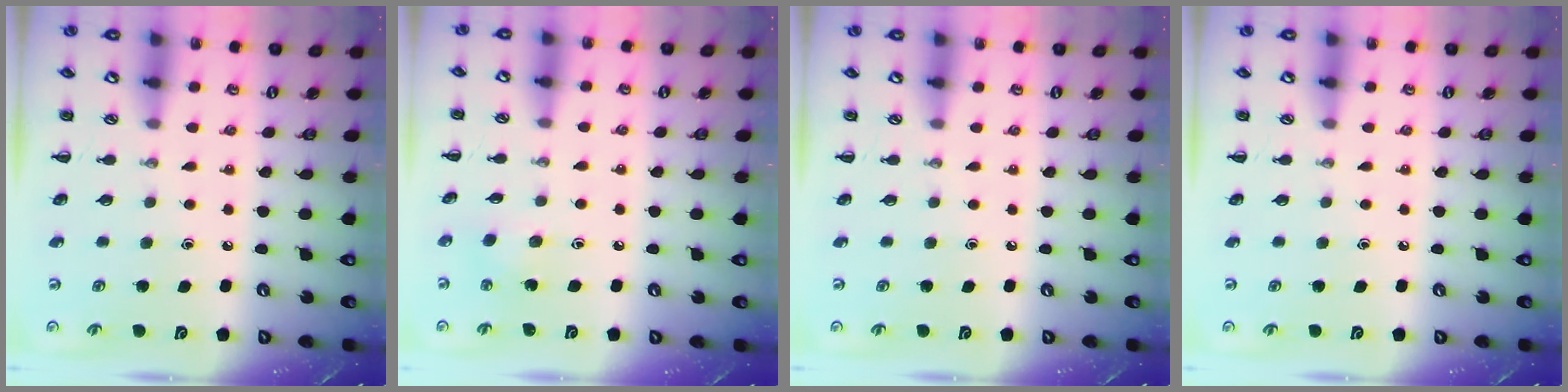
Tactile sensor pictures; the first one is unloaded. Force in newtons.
{"total": 3.0, "press": 2.8, "slide": 1.0}
{"total": 0.0}
{"total": 0.0}